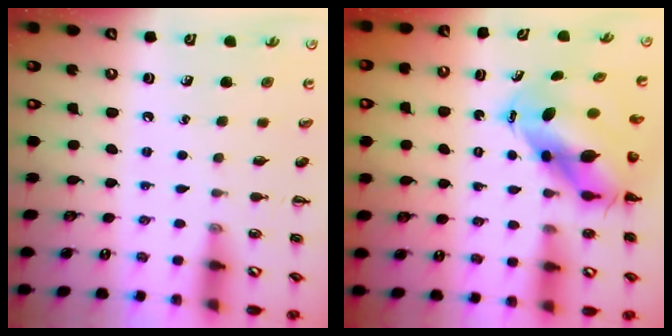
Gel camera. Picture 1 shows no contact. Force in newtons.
{"total": 7.2, "press": 7.0, "slide": 1.7}